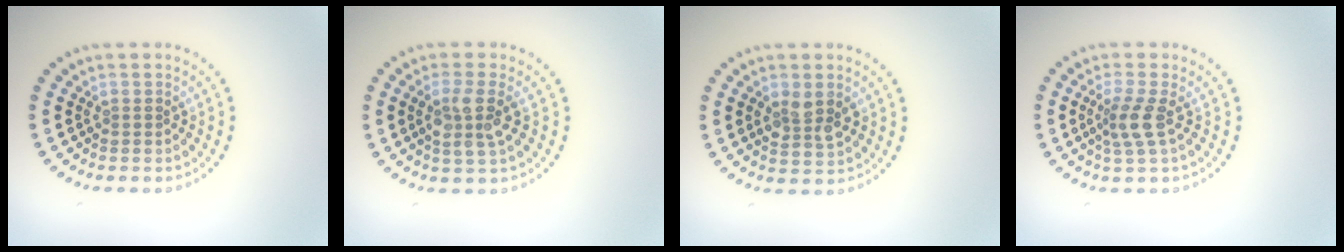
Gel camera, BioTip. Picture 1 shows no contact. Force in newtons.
{"total": 3.0, "press": 2.7, "slide": 1.2}
{"total": 2.8, "press": 2.7, "slide": 0.5}
{"total": 2.4, "press": 1.8, "slide": 1.6}